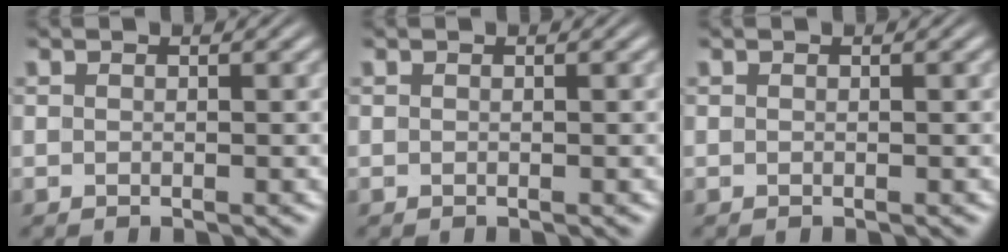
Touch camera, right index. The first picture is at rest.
{"total": 0.0}
{"total": 0.0}